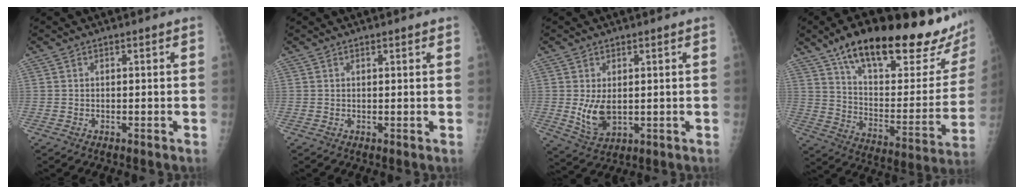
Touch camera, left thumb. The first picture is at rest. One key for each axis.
{"total": 1.1, "fx": 0.9, "fy": 0.1, "fz": 0.6, "tx": -0.006, "ty": 0.000, "tz": 0.013}
{"total": 5.8, "fx": 0.5, "fy": 3.3, "fz": 4.7, "tx": -0.081, "ty": -0.019, "tz": 0.023}
{"total": 32.2, "fx": 21.0, "fy": 10.0, "fz": 22.3, "tx": -0.299, "ty": -0.048, "tz": 0.316}